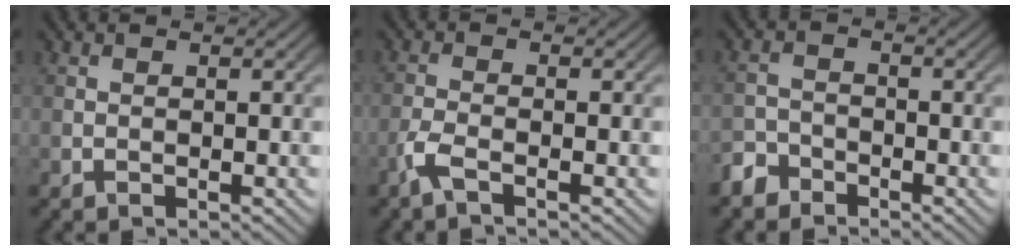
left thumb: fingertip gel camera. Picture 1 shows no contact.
{"total": 2.6, "force": [-1.7, 0.5, 1.9], "torque": [-0.046, 0.000, -0.045]}
{"total": 2.9, "force": [-2.4, 1.5, 0.6], "torque": [-0.011, 0.000, -0.059]}